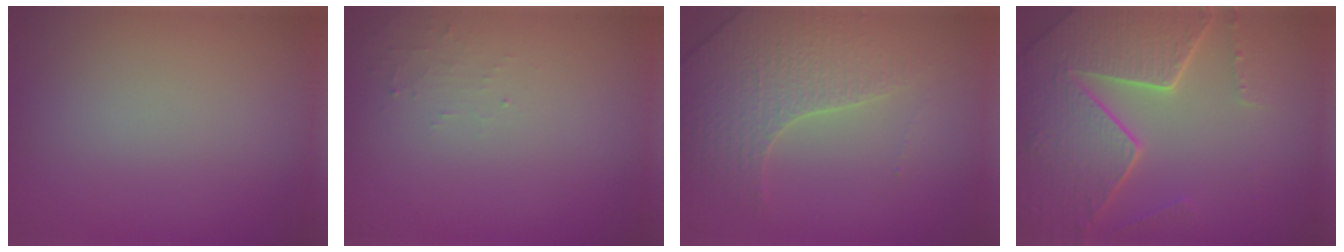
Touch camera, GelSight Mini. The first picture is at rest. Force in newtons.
{"total": 1.1, "press": 1.1, "slide": 0.2}
{"total": 3.6, "press": 3.5, "slide": 1.0}
{"total": 7.8, "press": 5.7, "slide": 5.4}